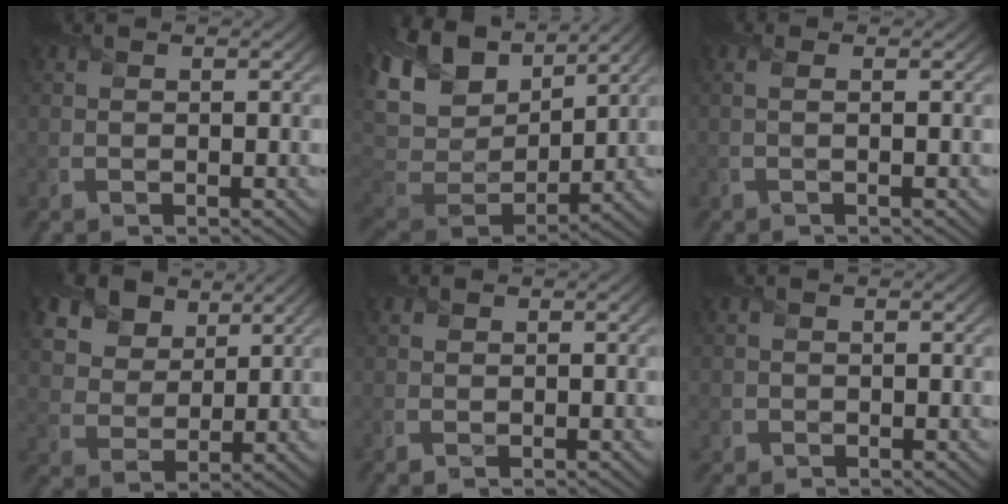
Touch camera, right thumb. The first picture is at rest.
{"total": 13.7, "force": [6.3, 8.6, 8.7], "torque": [-0.234, 0.027, 0.114]}
{"total": 1.4, "force": [0.1, 0.2, 1.4], "torque": [-0.027, 0.005, -0.004]}
{"total": 11.6, "force": [7.1, 7.5, 5.2], "torque": [-0.183, 0.008, 0.142]}
{"total": 0.9, "force": [0.1, 0.7, 0.6], "torque": [-0.015, 0.000, 0.003]}
{"total": 1.0, "force": [-0.4, 0.9, 0.0], "torque": [0.005, -0.005, -0.012]}